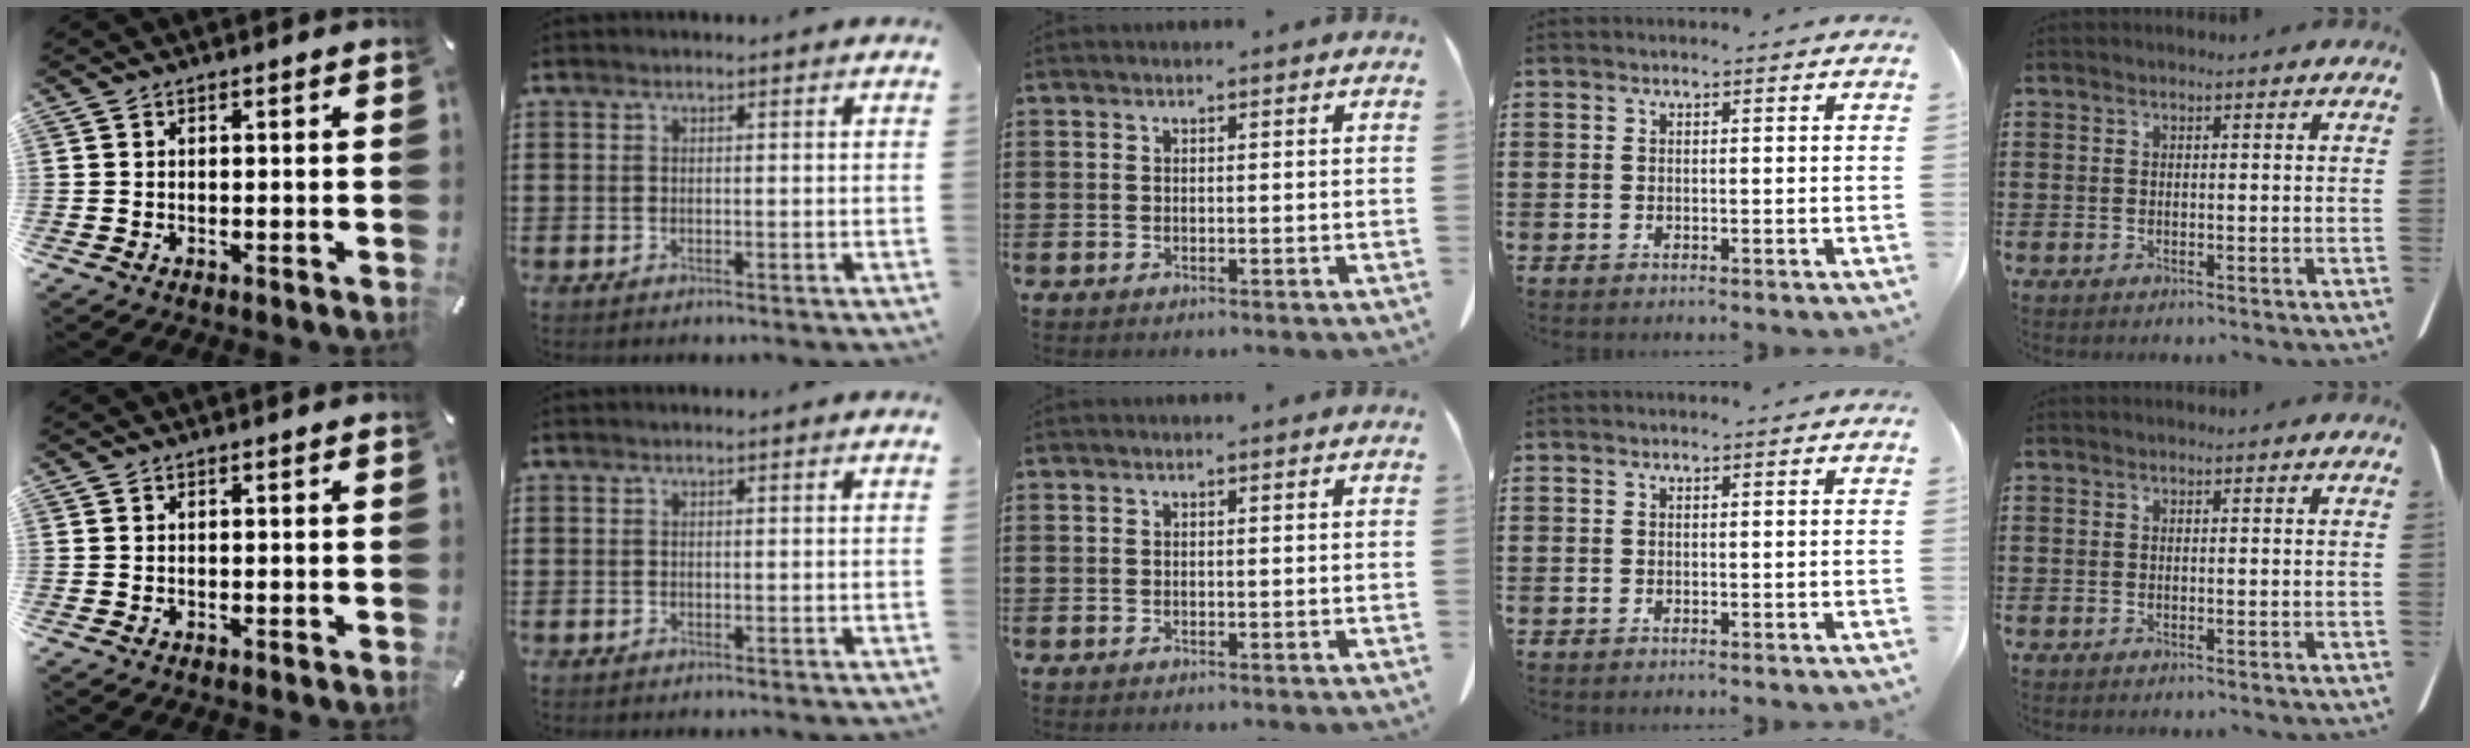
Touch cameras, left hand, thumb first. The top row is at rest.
{}